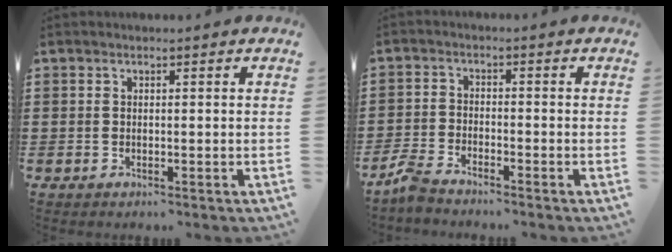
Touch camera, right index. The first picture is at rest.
{"total": 3.4, "force": [-3.2, 0.4, 1.0], "torque": [-0.041, -0.003, -0.071]}